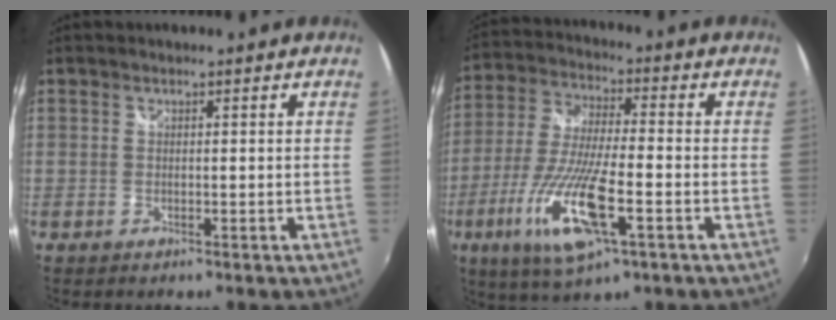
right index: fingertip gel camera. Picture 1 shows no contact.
{"total": 16.2, "force": [-6.4, 3.8, 14.4], "torque": [-0.306, -0.029, -0.121]}